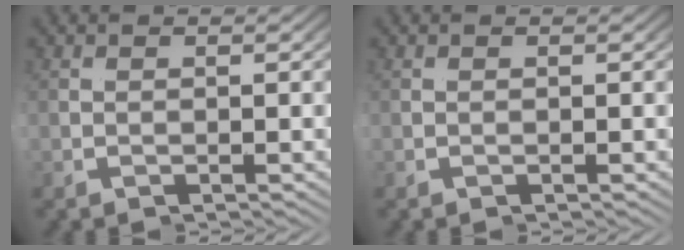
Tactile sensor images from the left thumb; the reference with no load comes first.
{"total": 0.0}